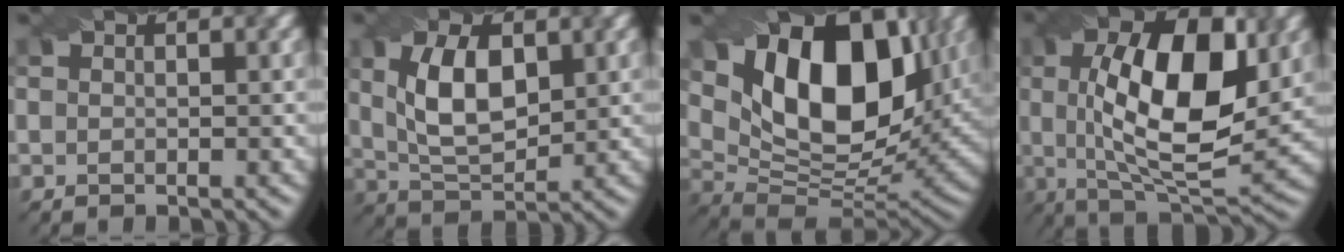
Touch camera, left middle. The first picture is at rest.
{"total": 6.3, "force": [0.9, 3.2, 5.3], "torque": [-0.107, 0.010, 0.024]}
{"total": 14.0, "force": [4.6, 8.0, 10.5], "torque": [-0.177, 0.010, 0.077]}
{"total": 11.7, "force": [1.8, 4.9, 10.5], "torque": [-0.158, 0.009, 0.027]}